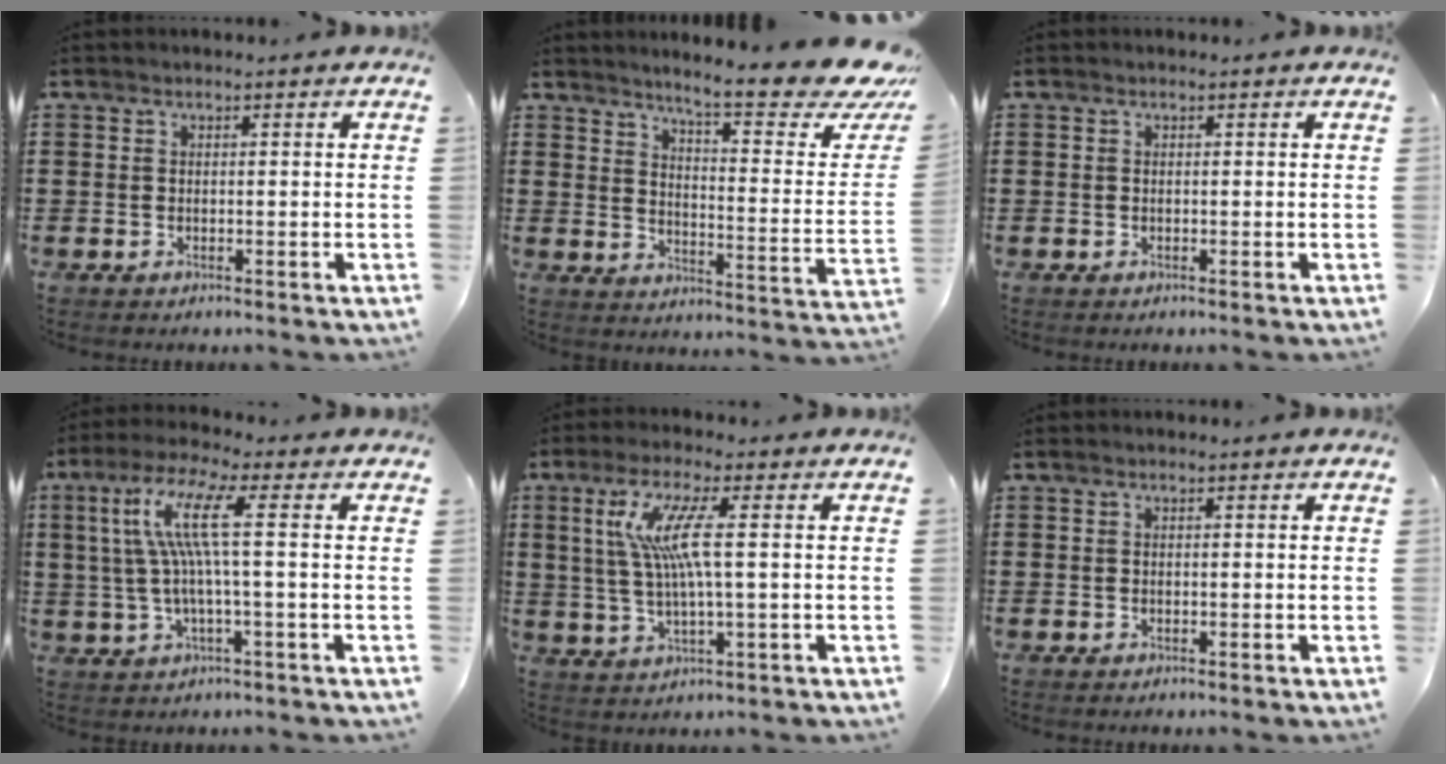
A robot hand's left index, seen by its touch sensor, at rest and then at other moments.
{"total": 9.7, "force": [8.0, 0.3, 5.5], "torque": [-0.103, -0.062, 0.129]}
{"total": 0.0}
{"total": 9.2, "force": [1.4, 0.7, 9.0], "torque": [-0.204, -0.006, 0.009]}
{"total": 8.3, "force": [1.8, 0.6, 8.0], "torque": [-0.173, -0.008, 0.021]}
{"total": 0.0}